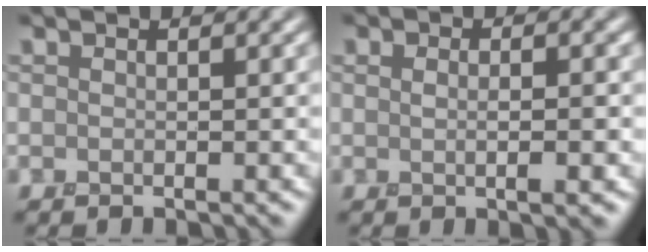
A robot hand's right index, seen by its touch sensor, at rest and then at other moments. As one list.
[{"total": 2.8, "force": [0.2, 1.1, 2.6], "torque": [-0.032, -0.005, 0.004]}]